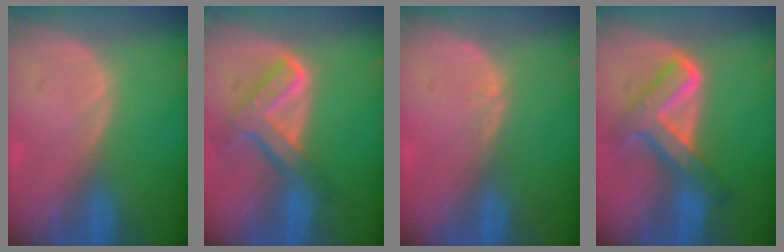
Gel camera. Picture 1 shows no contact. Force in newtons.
{"total": 8.0, "press": 6.8, "slide": 4.3}
{"total": 0.6, "press": 0.4, "slide": 0.4}
{"total": 8.2, "press": 8.2, "slide": 0.6}